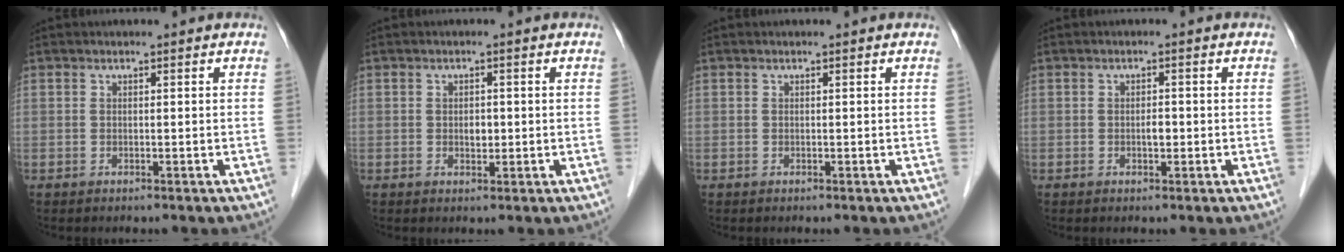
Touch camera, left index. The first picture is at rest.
{"total": 1.6, "force": [-0.1, 1.1, 1.2], "torque": [-0.020, 0.001, 0.000]}
{"total": 0.0}
{"total": 1.3, "force": [-0.3, 0.6, 1.1], "torque": [-0.020, 0.002, -0.005]}